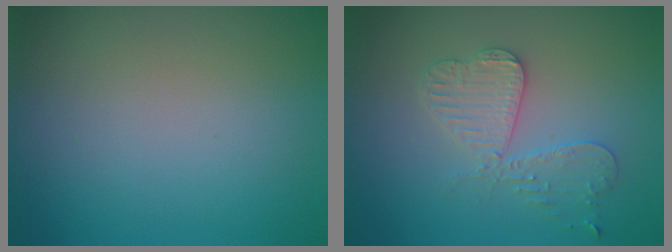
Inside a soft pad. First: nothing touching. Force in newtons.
{"total": 3.4, "press": 3.4, "slide": 0.6}